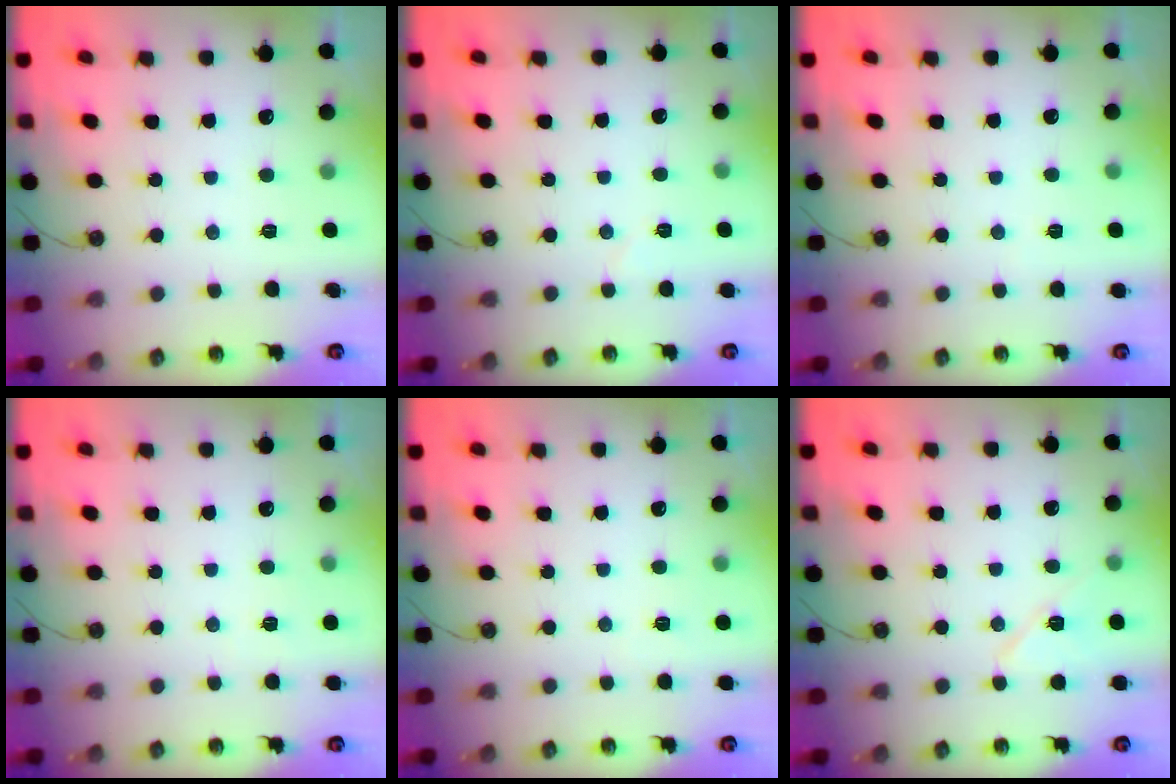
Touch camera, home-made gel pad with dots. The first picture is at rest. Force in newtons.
{"total": 3.0, "press": 2.8, "slide": 1.0}
{"total": 1.1, "press": 0.7, "slide": 0.8}
{"total": 2.4, "press": 2.3, "slide": 0.6}
{"total": 2.8, "press": 1.5, "slide": 2.3}
{"total": 8.2, "press": 6.9, "slide": 4.4}